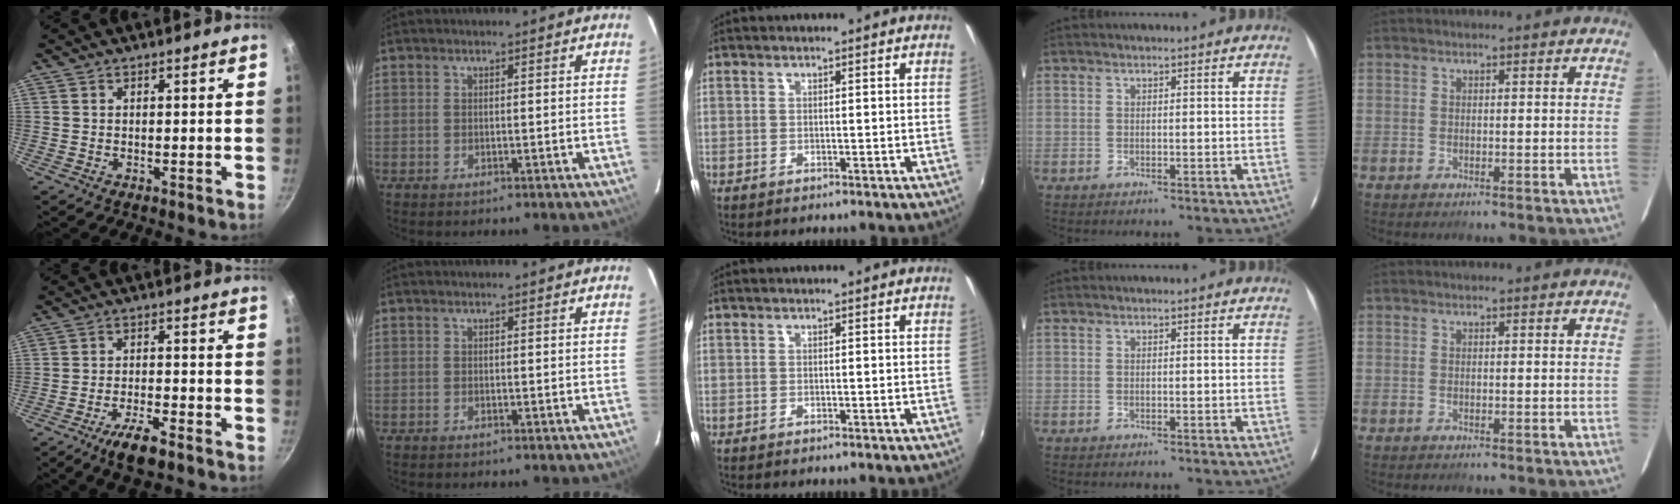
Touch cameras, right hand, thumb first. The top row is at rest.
{"thumb": {"total": 6.8, "force": [-4.4, 1.6, 4.9], "torque": [-0.088, 0.023, -0.075]}}